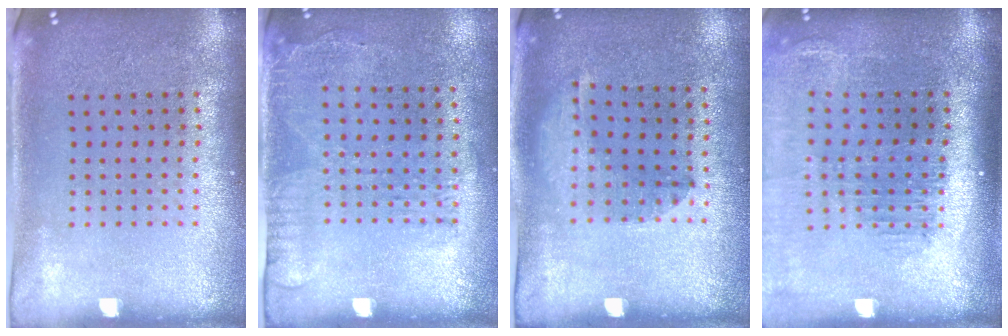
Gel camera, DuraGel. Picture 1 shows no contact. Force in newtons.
{"total": 1.7, "press": 1.2, "slide": 1.2}
{"total": 1.2, "press": 1.0, "slide": 0.7}
{"total": 1.7, "press": 1.5, "slide": 0.7}